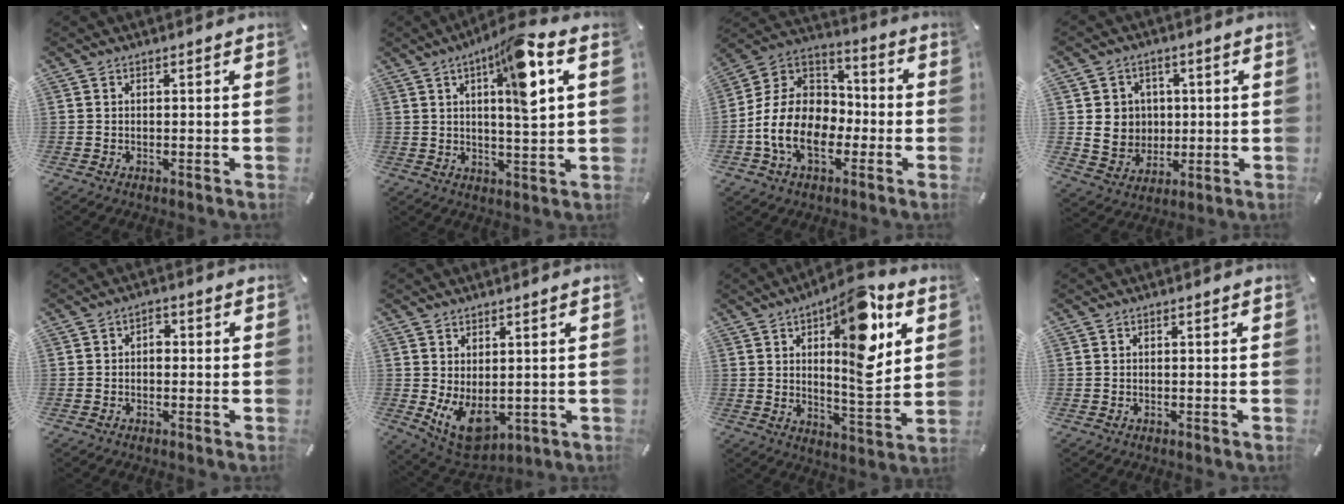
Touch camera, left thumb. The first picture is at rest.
{"total": 12.0, "force": [4.4, 2.1, 10.9], "torque": [-0.161, -0.020, 0.064]}
{"total": 14.8, "force": [-5.1, 10.9, 8.6], "torque": [-0.207, 0.018, -0.096]}
{"total": 8.2, "force": [0.8, 7.9, 1.9], "torque": [-0.028, -0.002, 0.017]}
{"total": 2.3, "force": [-0.2, 1.6, 1.7], "torque": [-0.027, 0.006, -0.009]}
{"total": 7.8, "force": [-0.5, 5.3, 5.8], "torque": [-0.098, -0.016, -0.005]}
{"total": 17.1, "force": [7.2, 6.0, 14.3], "torque": [-0.193, -0.043, 0.110]}
{"total": 0.0}